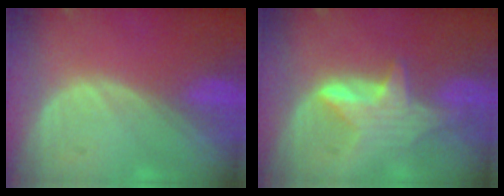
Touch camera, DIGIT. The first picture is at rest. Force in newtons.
{"total": 5.6, "press": 5.6, "slide": 0.4}